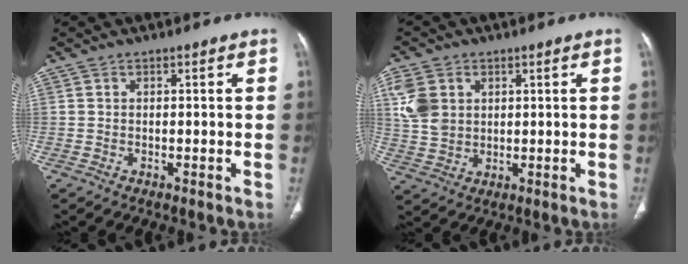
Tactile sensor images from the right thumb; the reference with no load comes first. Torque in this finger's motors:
{"motor_torque": [0.94, 0.88, 0.66, 1.02, 0.10]}